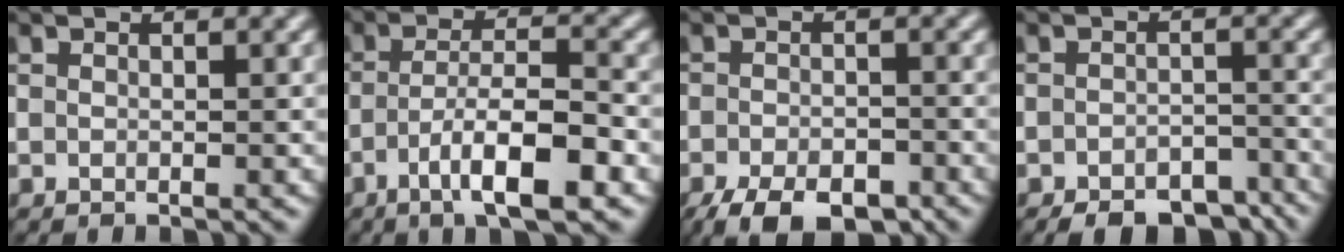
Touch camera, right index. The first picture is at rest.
{"total": 6.7, "force": [-2.9, 1.3, 5.8], "torque": [-0.101, 0.009, -0.053]}
{"total": 6.2, "force": [-4.4, 2.6, 3.5], "torque": [-0.054, -0.010, -0.074]}
{"total": 6.0, "force": [-5.0, 2.4, 2.3], "torque": [-0.030, -0.009, -0.066]}